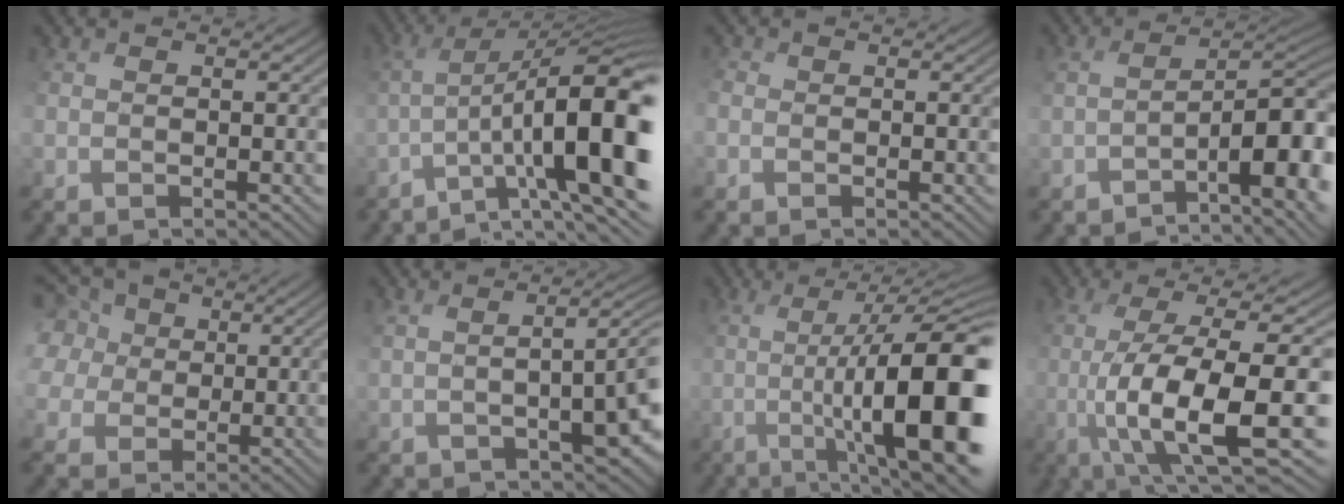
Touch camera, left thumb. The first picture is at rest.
{"total": 16.8, "force": [-4.0, 5.3, 15.4], "torque": [-0.243, -0.011, -0.046]}
{"total": 0.8, "force": [-0.5, 0.6, 0.2], "torque": [-0.019, -0.003, -0.002]}
{"total": 11.5, "force": [-4.7, 3.8, 9.8], "torque": [-0.119, 0.010, -0.051]}
{"total": 9.3, "force": [2.9, 7.9, 4.0], "torque": [-0.176, 0.017, 0.049]}
{"total": 6.6, "force": [-0.7, 2.0, 6.2], "torque": [-0.076, -0.005, -0.004]}
{"total": 16.6, "force": [-1.3, 5.0, 15.7], "torque": [-0.229, -0.020, 0.013]}
{"total": 14.9, "force": [-2.4, 4.7, 14.0], "torque": [-0.260, -0.017, -0.014]}